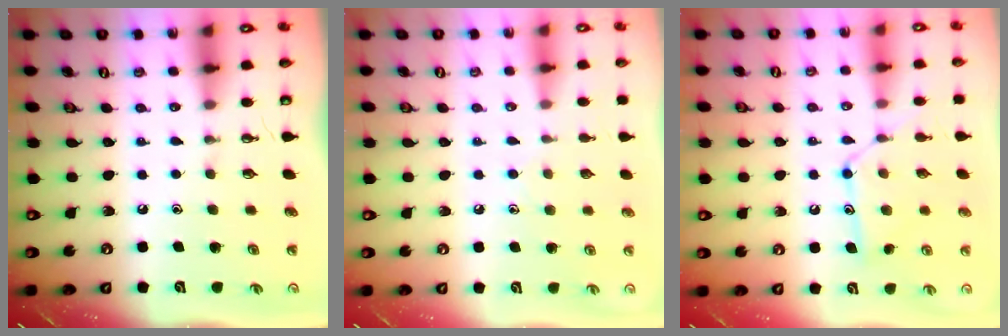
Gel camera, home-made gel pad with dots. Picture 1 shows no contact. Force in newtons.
{"total": 7.9, "press": 7.9, "slide": 0.8}
{"total": 12.7, "press": 12.6, "slide": 1.1}